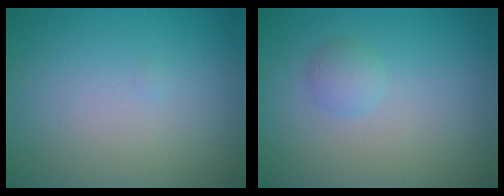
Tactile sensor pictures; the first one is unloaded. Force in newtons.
{"total": 1.3, "press": 1.3, "slide": 0.1}